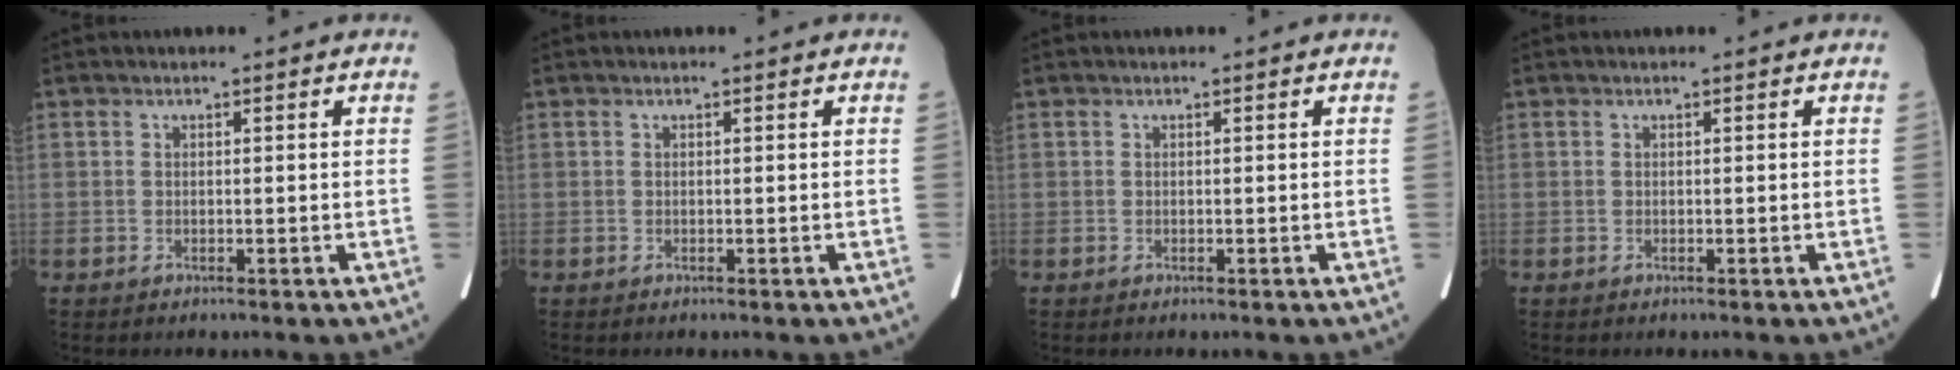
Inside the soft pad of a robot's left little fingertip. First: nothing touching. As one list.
[{"total": 0.0}, {"total": 0.0}, {"total": 0.0}]